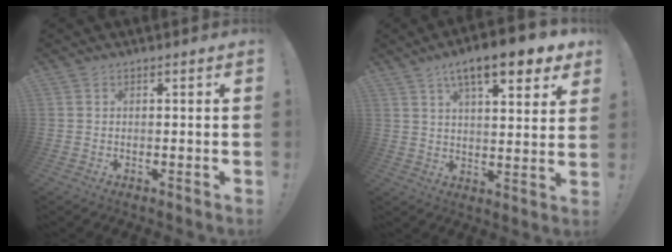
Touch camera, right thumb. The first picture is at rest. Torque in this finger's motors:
{"motor_torque": [0.13, 1.16, 1.37, 0.78, 0.08]}